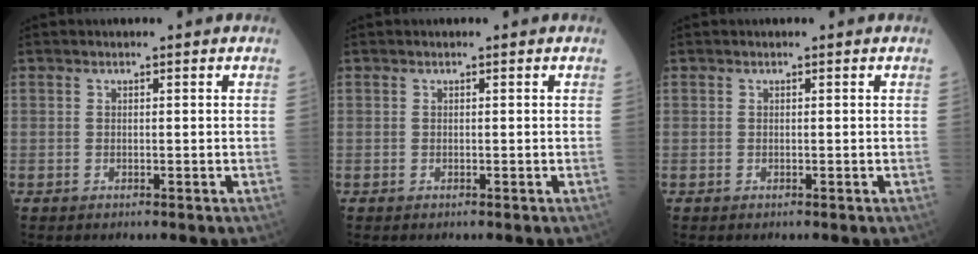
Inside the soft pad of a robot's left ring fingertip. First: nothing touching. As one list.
[{"total": 0.0}, {"total": 0.0}]